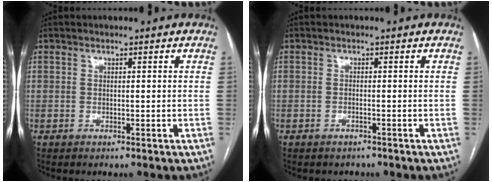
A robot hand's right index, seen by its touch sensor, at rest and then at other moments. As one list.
[{"total": 1.1, "force": [-1.0, 0.6, 0.2], "torque": [-0.007, 0.000, -0.012]}]